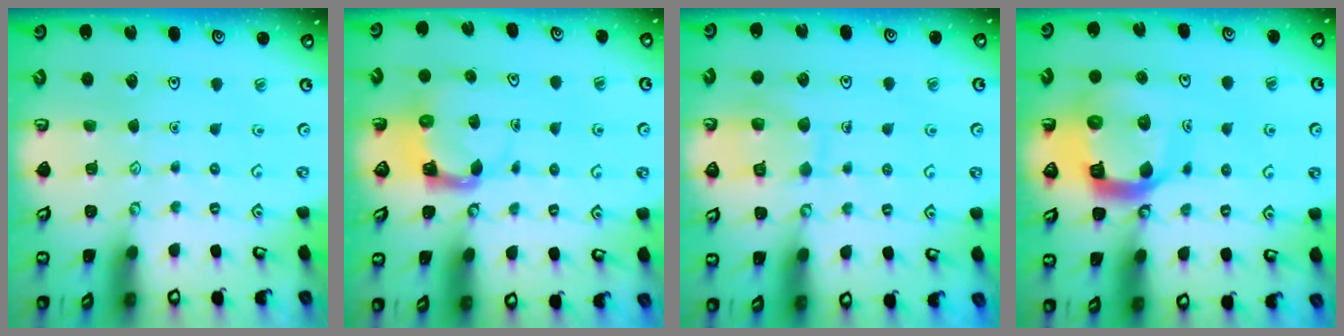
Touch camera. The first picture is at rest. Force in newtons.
{"total": 3.9, "press": 3.9, "slide": 0.7}
{"total": 10.6, "press": 10.6, "slide": 0.9}
{"total": 14.7, "press": 14.6, "slide": 1.7}